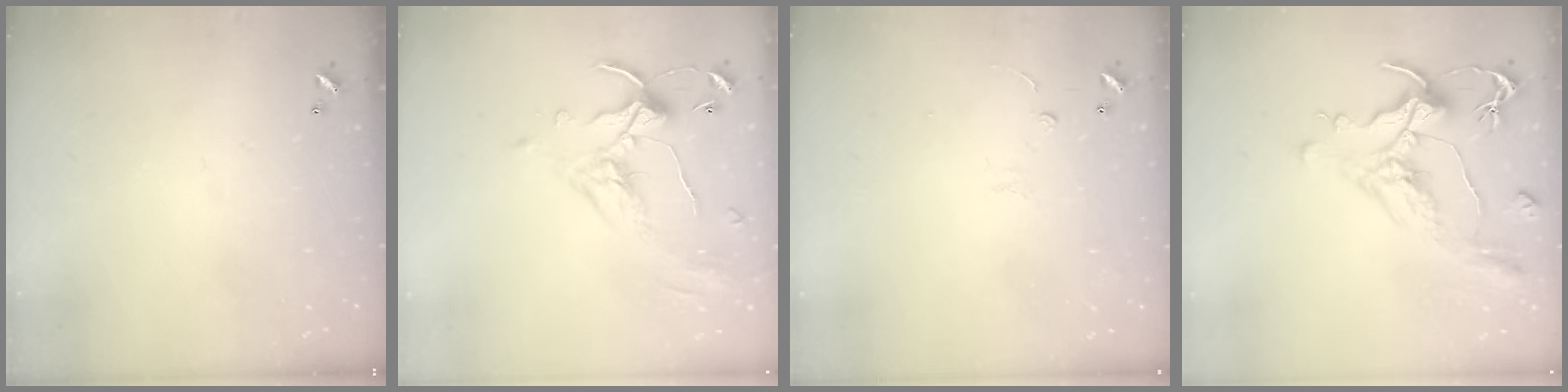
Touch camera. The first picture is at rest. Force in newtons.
{"total": 1.1, "press": 0.5, "slide": 1.0}
{"total": 1.6, "press": 1.5, "slide": 0.4}
{"total": 1.1, "press": 0.0, "slide": 1.1}